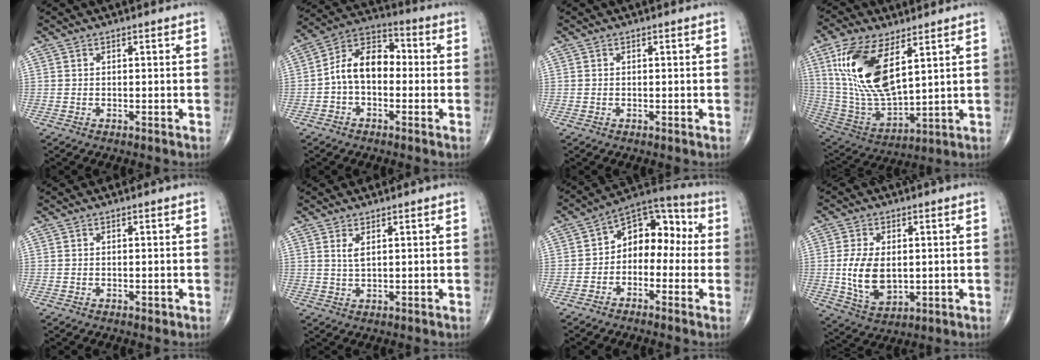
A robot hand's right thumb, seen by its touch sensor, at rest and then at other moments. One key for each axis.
{"total": 10.9, "fx": -0.9, "fy": 7.1, "fz": 8.2, "tx": -0.120, "ty": 0.038, "tz": -0.033}
{"total": 0.0}
{"total": 19.2, "fx": 7.2, "fy": 8.6, "fz": 15.6, "tx": -0.306, "ty": -0.029, "tz": 0.150}
{"total": 0.6, "fx": -0.3, "fy": 0.4, "fz": 0.4, "tx": -0.006, "ty": -0.001, "tz": -0.004}
{"total": 2.0, "fx": 0.9, "fy": 0.6, "fz": 1.6, "tx": -0.036, "ty": -0.005, "tz": 0.023}
{"total": 11.0, "fx": -0.8, "fy": 7.7, "fz": 7.9, "tx": -0.073, "ty": 0.050, "tz": -0.037}
{"total": 10.0, "fx": 0.0, "fy": 6.1, "fz": 7.9, "tx": -0.143, "ty": -0.010, "tz": 0.013}